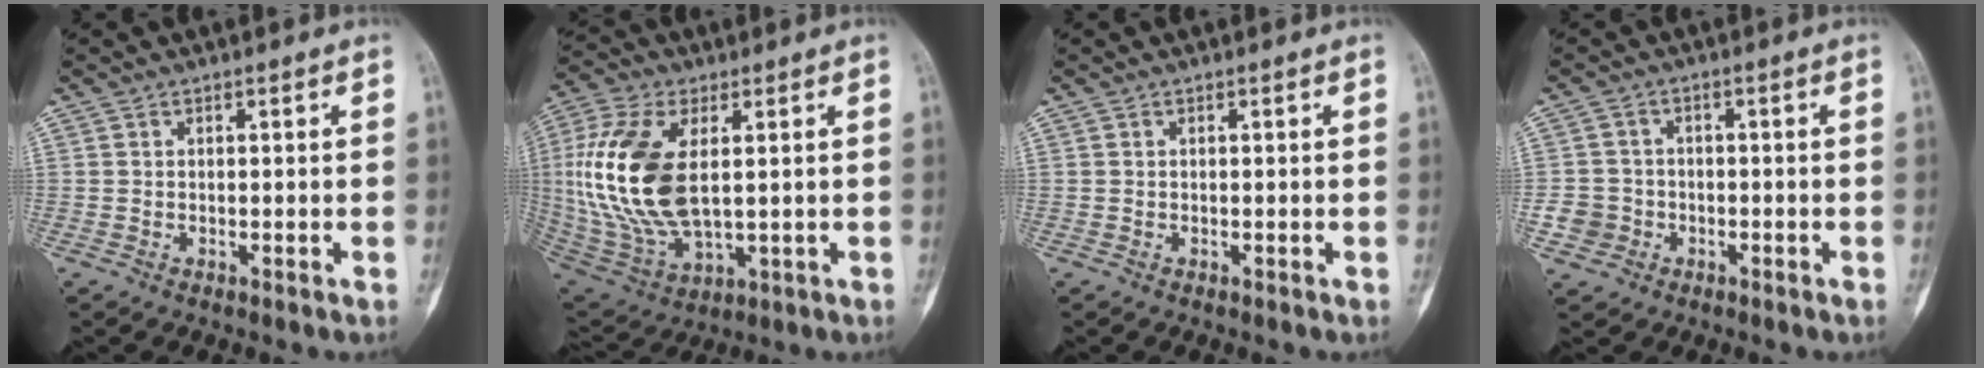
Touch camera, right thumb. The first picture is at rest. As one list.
[{"total": 20.0, "force": [2.5, 10.7, 16.7], "torque": [-0.361, -0.014, 0.056]}, {"total": 0.0}, {"total": 4.1, "force": [-1.6, 3.8, 0.5], "torque": [0.014, 0.014, -0.032]}]